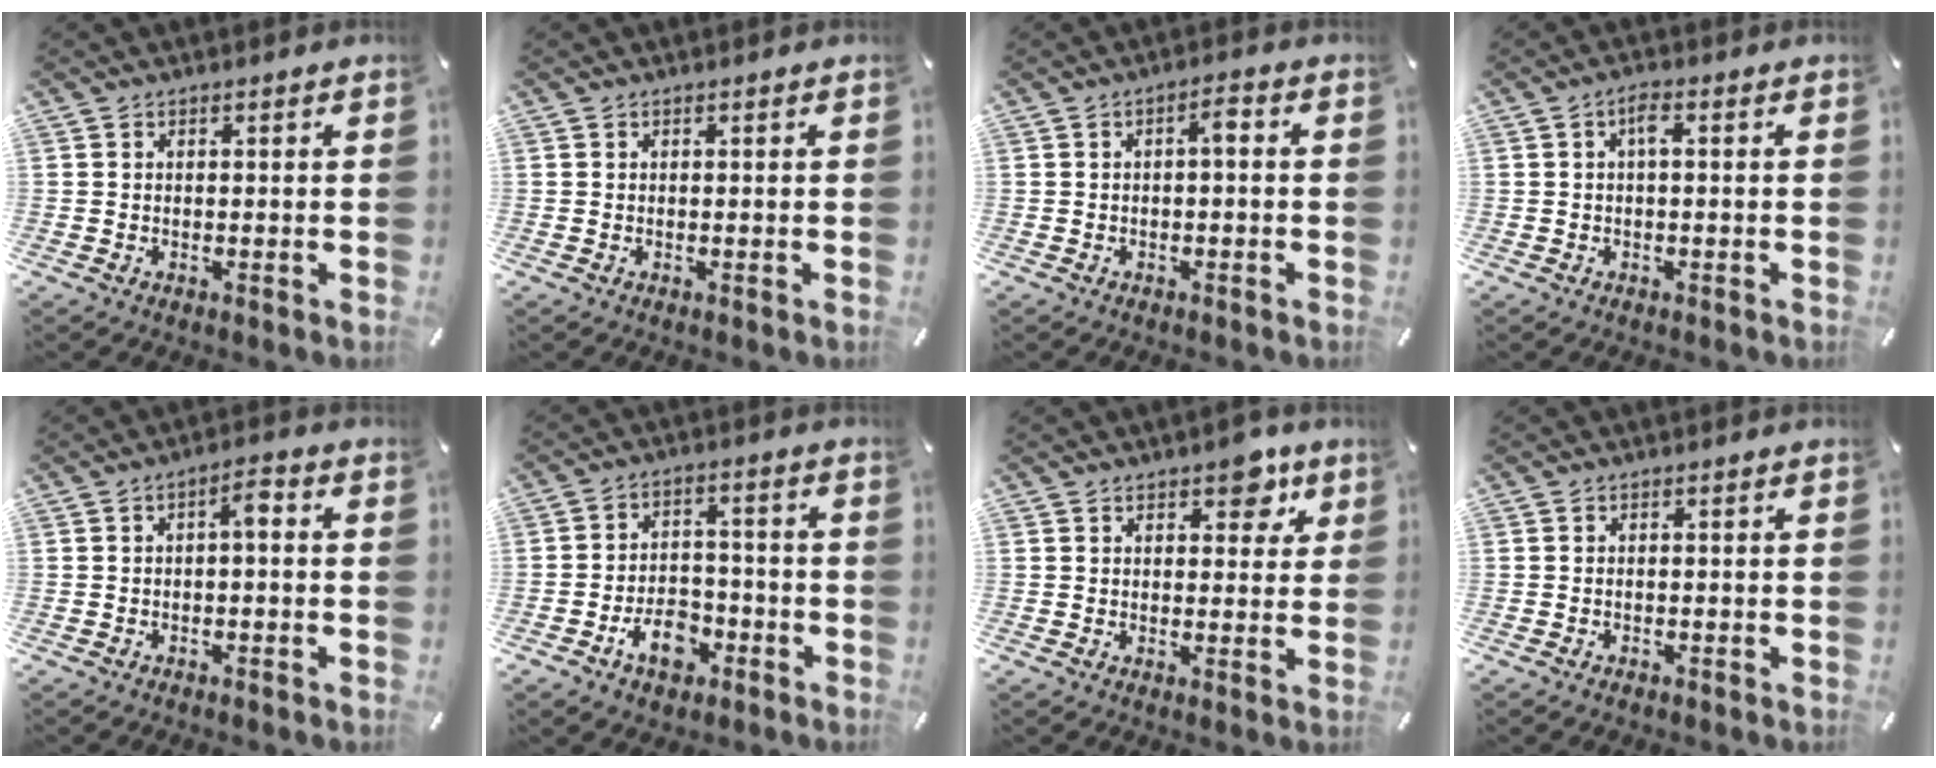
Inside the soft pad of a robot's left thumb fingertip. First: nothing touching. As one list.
[{"total": 0.0}, {"total": 3.0, "force": [-0.6, 1.0, 2.8], "torque": [-0.053, 0.015, -0.015]}, {"total": 2.7, "force": [0.1, 0.8, 2.6], "torque": [-0.052, 0.010, -0.002]}, {"total": 3.7, "force": [-0.8, 1.4, 3.4], "torque": [-0.064, 0.019, -0.018]}, {"total": 9.1, "force": [-4.6, 6.0, 5.0], "torque": [-0.084, 0.026, -0.080]}, {"total": 6.4, "force": [3.7, 3.5, 3.8], "torque": [-0.029, -0.016, 0.057]}, {"total": 0.8, "force": [-0.6, 0.4, 0.4], "torque": [-0.008, -0.001, -0.012]}]